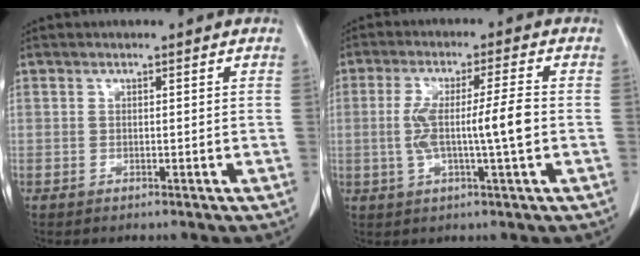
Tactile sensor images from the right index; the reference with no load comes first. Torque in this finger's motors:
{"motor_torque": [0.54, -0.12, 0.28, 0.11]}